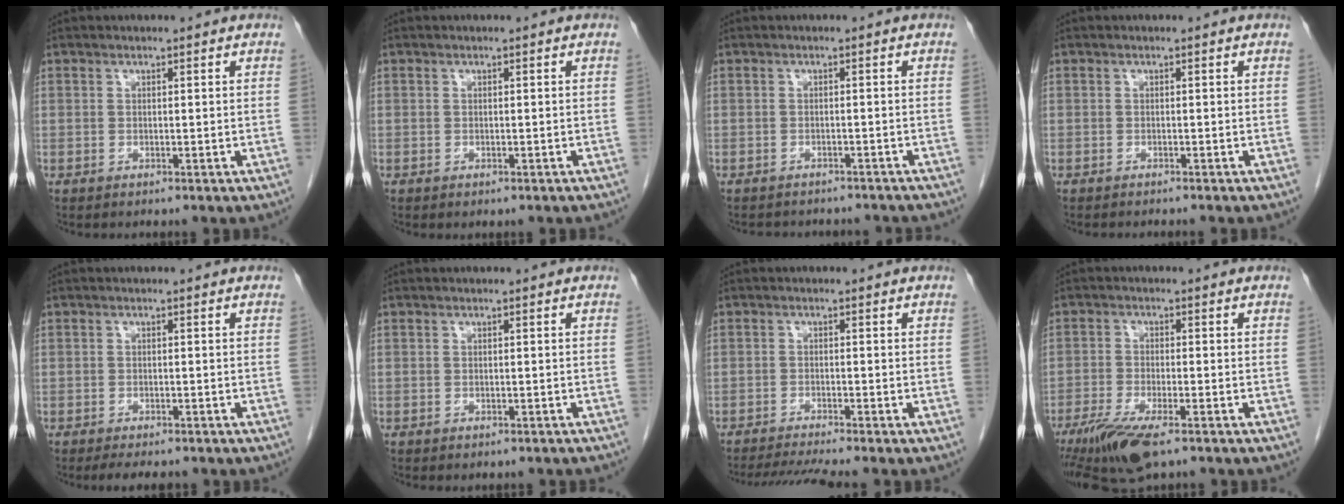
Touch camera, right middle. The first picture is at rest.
{"total": 0.7, "force": [-0.5, 0.3, 0.3], "torque": [-0.009, -0.001, -0.004]}
{"total": 9.7, "force": [-8.9, 2.9, 2.8], "torque": [-0.041, 0.004, -0.093]}
{"total": 3.6, "force": [-3.2, 0.3, 1.6], "torque": [-0.017, -0.003, -0.040]}
{"total": 4.1, "force": [-3.4, 1.4, 1.9], "torque": [-0.025, -0.009, -0.046]}
{"total": 1.9, "force": [-1.6, 0.7, 0.8], "torque": [-0.013, -0.003, -0.016]}
{"total": 5.9, "force": [-5.2, -1.3, 2.5], "torque": [-0.042, -0.020, -0.086]}
{"total": 9.3, "force": [-6.2, 1.9, 6.7], "torque": [-0.120, -0.022, -0.106]}